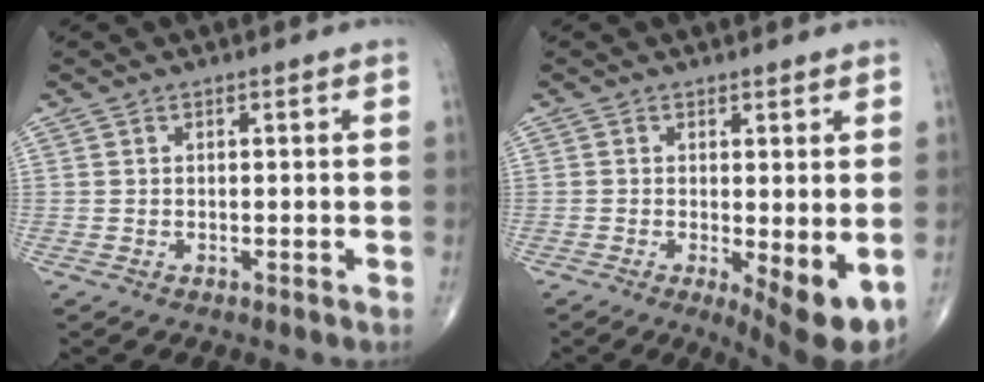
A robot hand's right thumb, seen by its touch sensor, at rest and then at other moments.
{"total": 7.8, "force": [-1.5, 2.3, 7.3], "torque": [-0.105, -0.022, -0.019]}